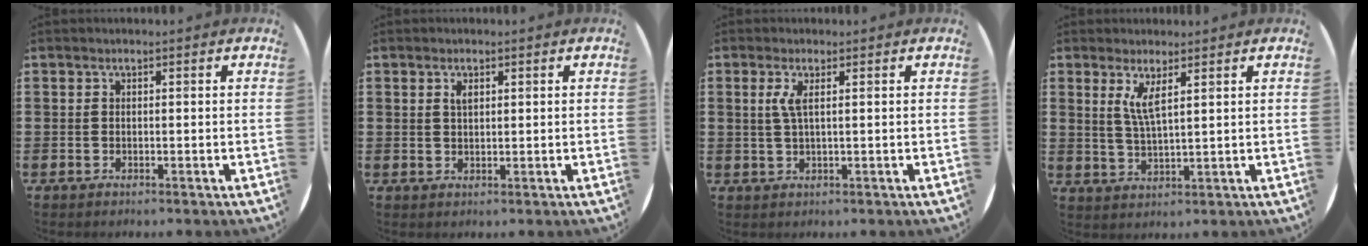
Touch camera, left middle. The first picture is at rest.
{"total": 1.2, "force": [0.8, 0.6, 0.7], "torque": [-0.008, 0.001, 0.011]}
{"total": 2.1, "force": [0.7, 0.1, 1.9], "torque": [-0.040, 0.002, 0.010]}
{"total": 3.7, "force": [2.4, 0.5, 2.8], "torque": [-0.061, 0.001, 0.041]}